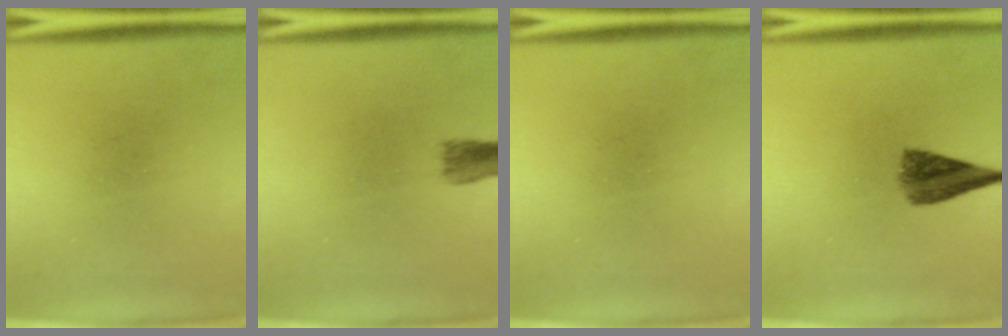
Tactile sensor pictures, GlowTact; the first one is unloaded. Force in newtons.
{"total": 2.5}
{"total": 0.0}
{"total": 5.4}